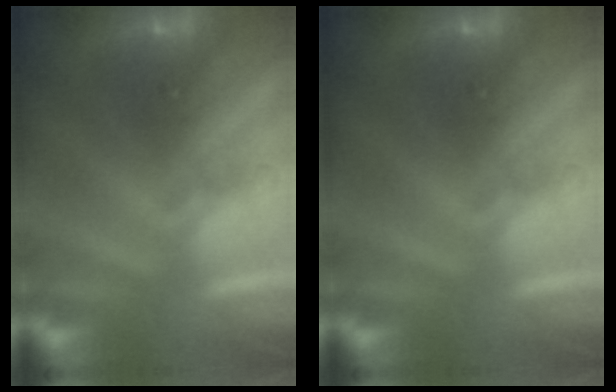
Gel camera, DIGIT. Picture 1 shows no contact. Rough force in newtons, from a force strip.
{"total": 0.0}